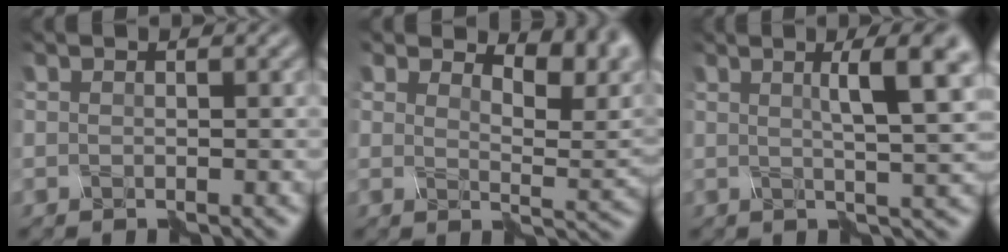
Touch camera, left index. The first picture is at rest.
{"total": 6.2, "force": [4.5, 2.3, 3.7], "torque": [-0.053, 0.003, 0.068]}
{"total": 6.0, "force": [1.5, 0.9, 5.7], "torque": [-0.068, 0.010, 0.018]}